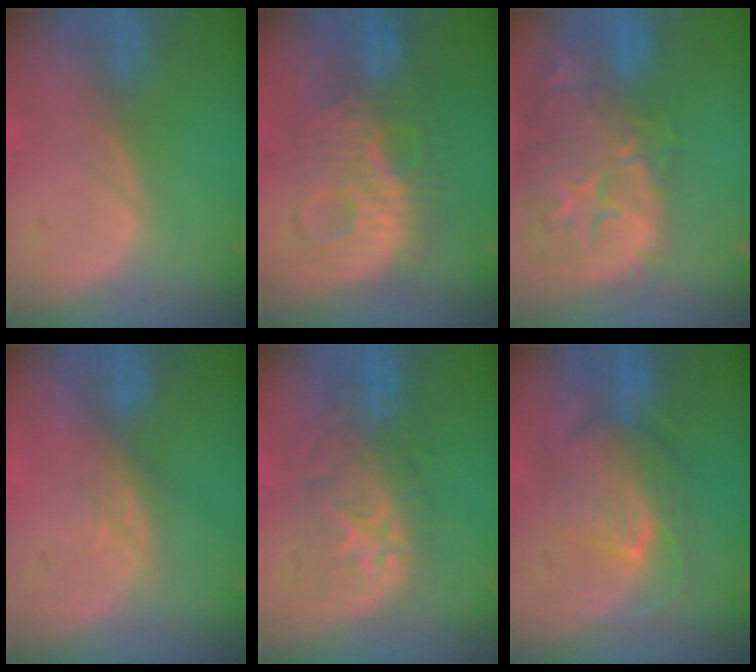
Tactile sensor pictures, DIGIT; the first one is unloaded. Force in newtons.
{"total": 10.1, "press": 10.1, "slide": 0.3}
{"total": 15.3, "press": 12.2, "slide": 9.2}
{"total": 3.0, "press": 2.6, "slide": 1.5}
{"total": 9.0, "press": 8.7, "slide": 2.3}
{"total": 8.9, "press": 8.6, "slide": 2.1}